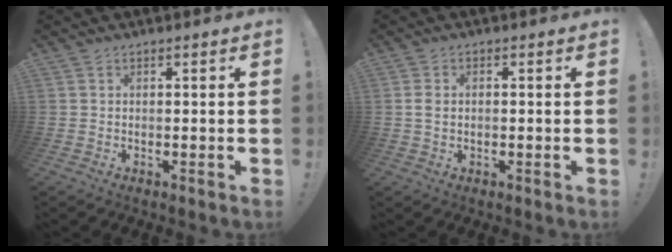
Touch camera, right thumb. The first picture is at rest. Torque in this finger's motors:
{"motor_torque": [0.60, 0.11, -0.09, 0.07, 0.13]}